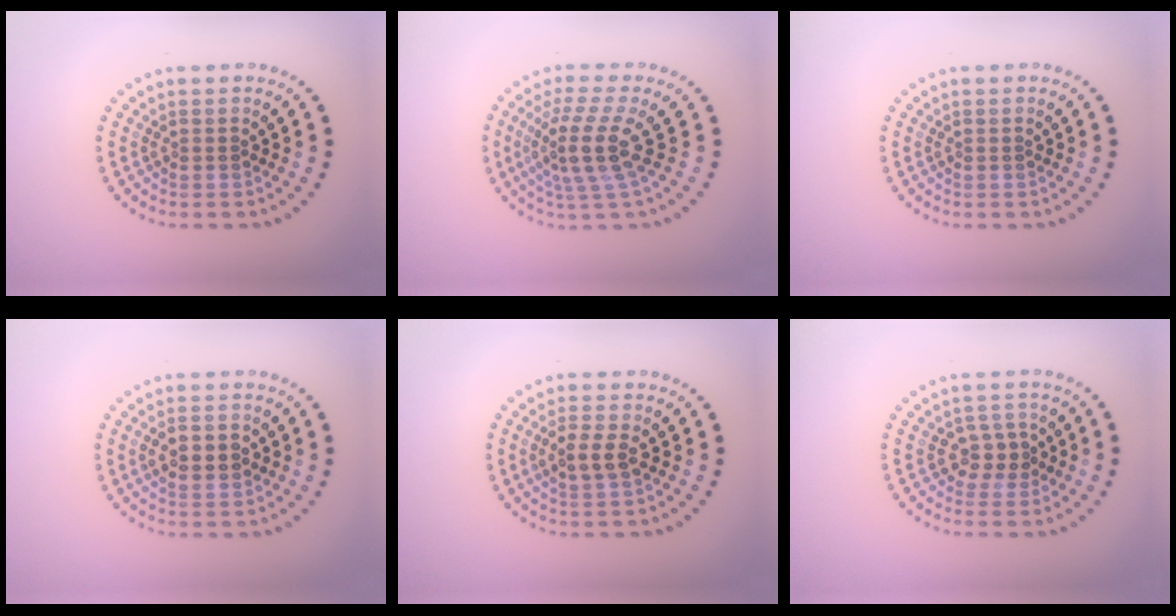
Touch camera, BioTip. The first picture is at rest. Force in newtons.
{"total": 4.3, "press": 3.2, "slide": 2.9}
{"total": 0.0}
{"total": 2.6, "press": 2.6, "slide": 0.1}
{"total": 2.6, "press": 2.5, "slide": 0.5}
{"total": 2.2, "press": 2.1, "slide": 0.6}